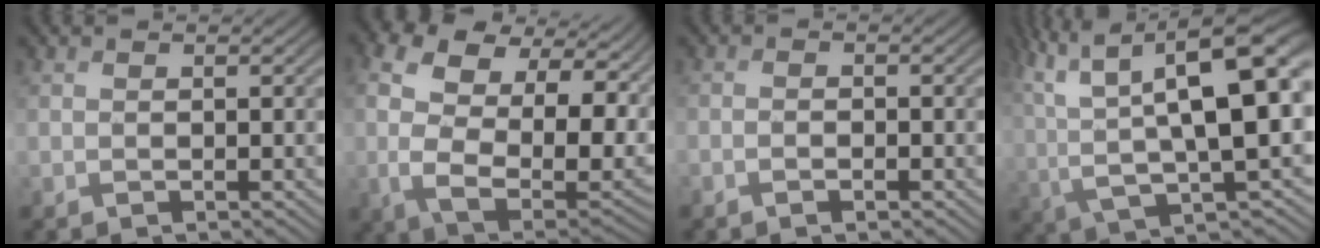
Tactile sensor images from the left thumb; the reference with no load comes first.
{"total": 16.1, "force": [3.3, 10.8, 11.4], "torque": [-0.233, -0.023, 0.088]}
{"total": 1.3, "force": [-1.2, 0.3, 0.4], "torque": [0.003, 0.002, -0.028]}
{"total": 15.4, "force": [3.0, 6.3, 13.8], "torque": [-0.255, -0.001, 0.061]}